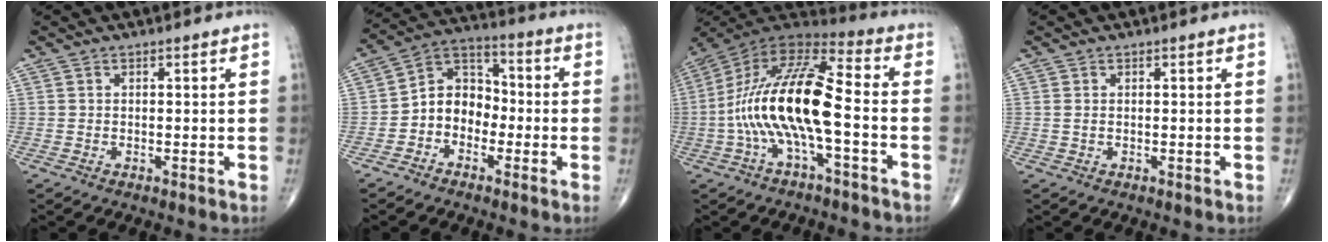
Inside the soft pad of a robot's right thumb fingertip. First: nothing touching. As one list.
[{"total": 9.1, "force": [-2.4, 7.2, 5.0], "torque": [-0.052, 0.043, -0.061]}, {"total": 18.7, "force": [-3.1, 5.7, 17.5], "torque": [-0.353, 0.046, -0.064]}, {"total": 0.8, "force": [0.1, 0.5, 0.6], "torque": [-0.016, 0.004, 0.004]}]